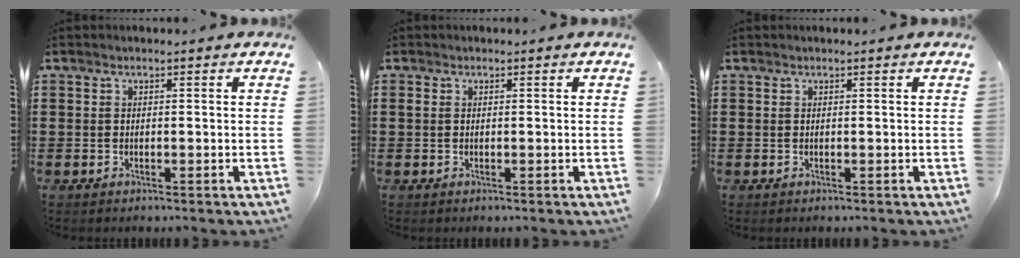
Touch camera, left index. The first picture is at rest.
{"total": 0.6, "force": [0.0, 0.5, 0.4], "torque": [-0.008, 0.003, -0.001]}
{"total": 0.0}